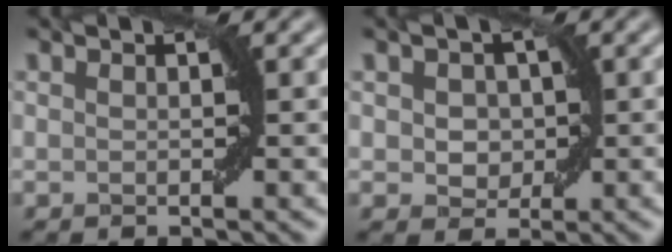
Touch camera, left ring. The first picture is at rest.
{"total": 2.6, "force": [0.3, 2.1, 1.5], "torque": [-0.023, 0.004, -0.001]}